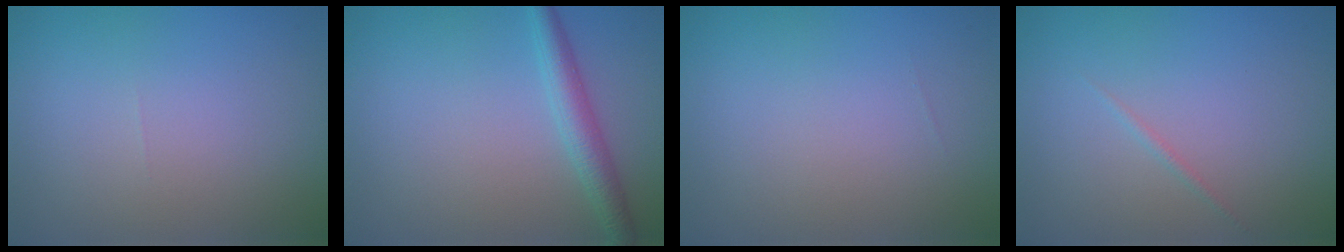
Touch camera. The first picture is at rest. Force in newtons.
{"total": 2.7, "press": 2.7, "slide": 0.1}
{"total": 0.0}
{"total": 0.6, "press": 0.6, "slide": 0.0}